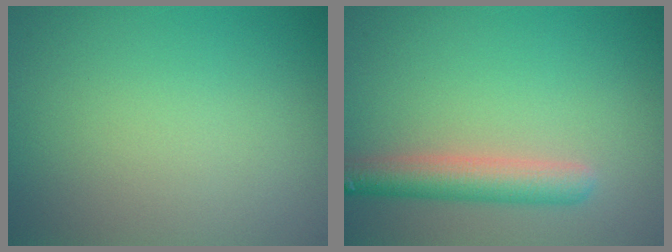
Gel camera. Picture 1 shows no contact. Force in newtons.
{"total": 3.9, "press": 3.9, "slide": 0.1}